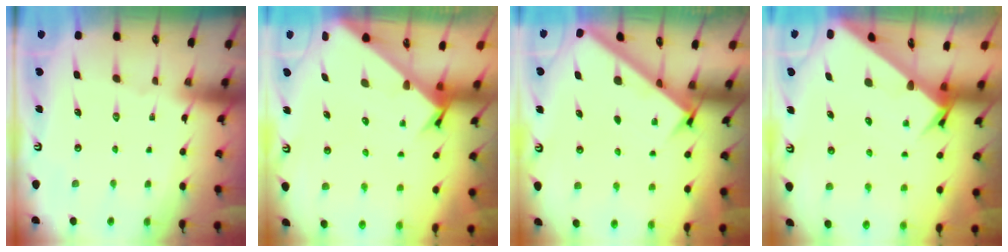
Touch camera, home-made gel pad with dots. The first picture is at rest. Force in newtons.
{"total": 2.6, "press": 2.6, "slide": 0.2}
{"total": 2.5, "press": 2.5, "slide": 0.3}
{"total": 3.0, "press": 3.0, "slide": 0.3}